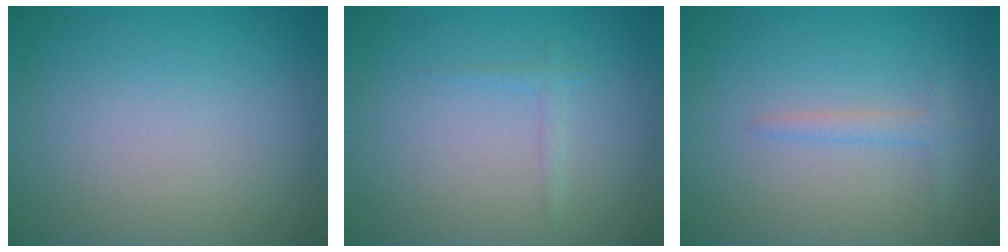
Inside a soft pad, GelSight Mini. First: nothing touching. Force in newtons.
{"total": 0.8, "press": 0.8, "slide": 0.1}
{"total": 1.3, "press": 1.3, "slide": 0.1}